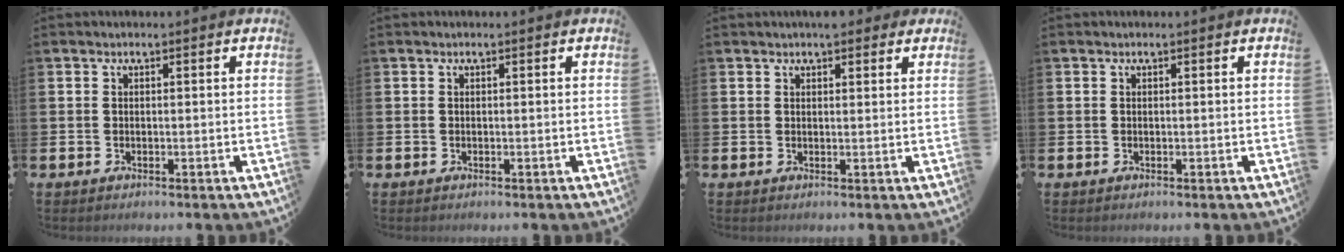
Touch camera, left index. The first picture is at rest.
{"total": 0.0}
{"total": 2.3, "force": [2.1, 0.8, 0.5], "torque": [-0.002, -0.004, 0.036]}
{"total": 0.0}